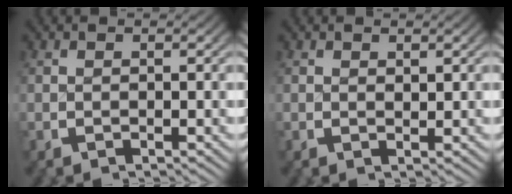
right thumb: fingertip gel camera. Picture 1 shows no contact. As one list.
[{"total": 0.7, "force": [0.6, 0.1, 0.2], "torque": [0.005, -0.002, 0.014]}]